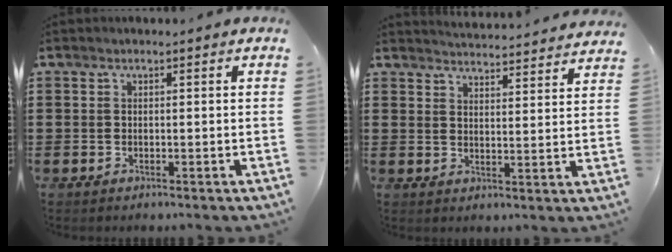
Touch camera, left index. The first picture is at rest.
{"total": 4.0, "force": [4.0, -0.5, 0.0], "torque": [-0.007, -0.032, 0.068]}